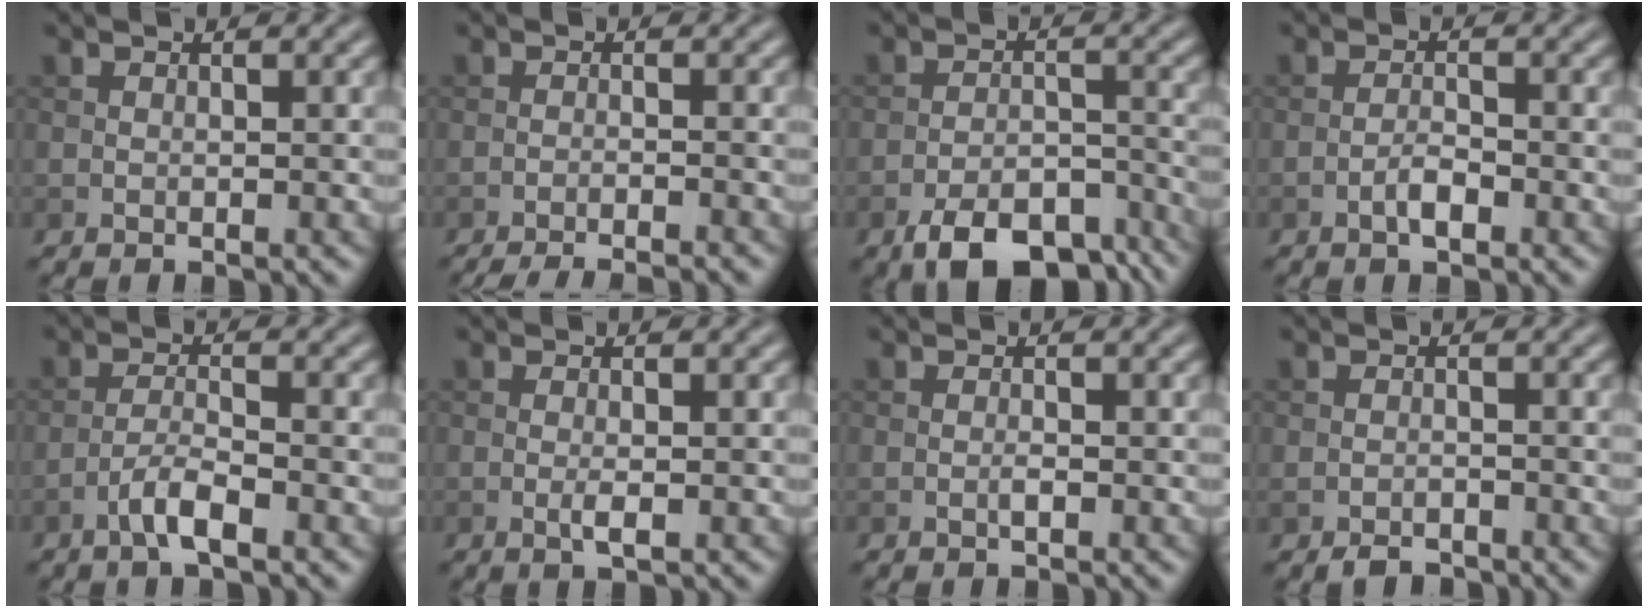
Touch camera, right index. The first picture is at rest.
{"total": 4.9, "force": [-4.3, 0.8, 2.3], "torque": [-0.031, -0.005, -0.066]}
{"total": 8.9, "force": [-6.3, 3.7, 5.0], "torque": [-0.075, -0.013, -0.102]}
{"total": 1.8, "force": [-1.0, 0.5, 1.4], "torque": [-0.027, 0.003, -0.021]}
{"total": 2.9, "force": [-1.8, 0.5, 2.2], "torque": [-0.045, 0.007, -0.039]}
{"total": 1.4, "force": [-0.3, 0.3, 1.3], "torque": [-0.027, -0.003, -0.009]}
{"total": 0.7, "force": [-0.3, 0.1, 0.6], "torque": [-0.012, 0.000, -0.007]}
{"total": 1.8, "force": [-1.6, 0.8, 0.6], "torque": [-0.008, 0.000, -0.030]}